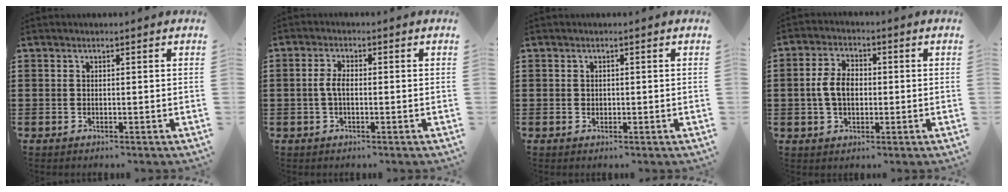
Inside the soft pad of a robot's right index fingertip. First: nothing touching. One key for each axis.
{"total": 2.9, "fx": -0.4, "fy": 1.3, "fz": 2.6, "tx": -0.065, "ty": -0.002, "tz": -0.012}
{"total": 0.6, "fx": 0.2, "fy": 0.6, "fz": 0.2, "tx": -0.004, "ty": 0.004, "tz": 0.004}
{"total": 5.7, "fx": -0.2, "fy": 3.6, "fz": 4.3, "tx": -0.108, "ty": 0.006, "tz": -0.012}